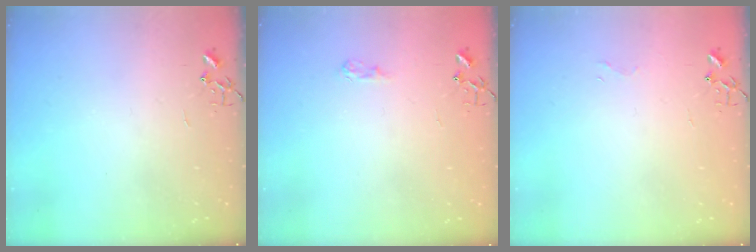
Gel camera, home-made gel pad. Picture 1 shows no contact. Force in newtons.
{"total": 6.9, "press": 6.9, "slide": 0.8}
{"total": 3.4, "press": 3.4, "slide": 0.3}